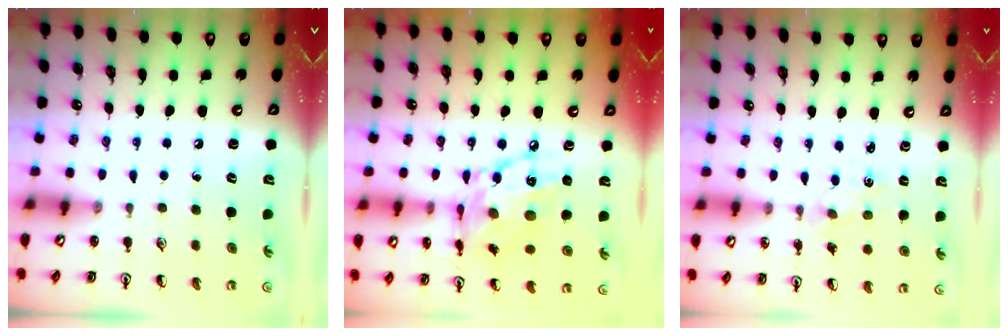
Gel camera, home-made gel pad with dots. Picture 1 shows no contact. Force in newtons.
{"total": 15.0, "press": 15.0, "slide": 0.9}
{"total": 0.7, "press": 0.7, "slide": 0.1}